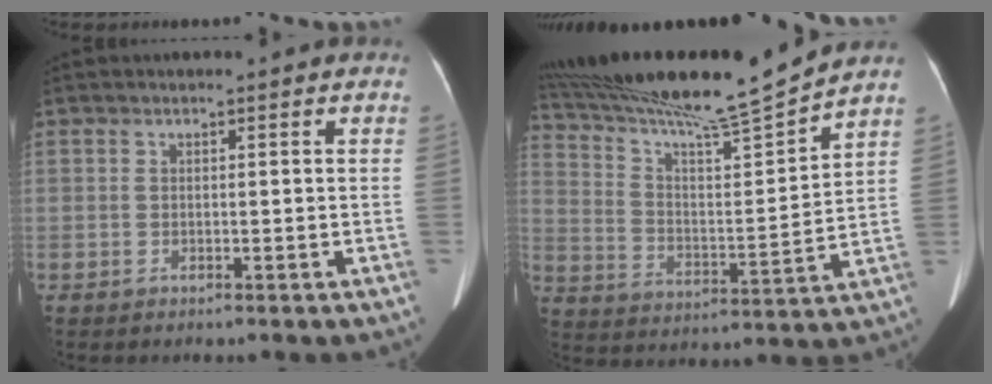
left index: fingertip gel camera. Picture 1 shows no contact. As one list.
[{"total": 18.1, "force": [16.4, -1.7, 7.6], "torque": [-0.140, -0.023, 0.270]}]